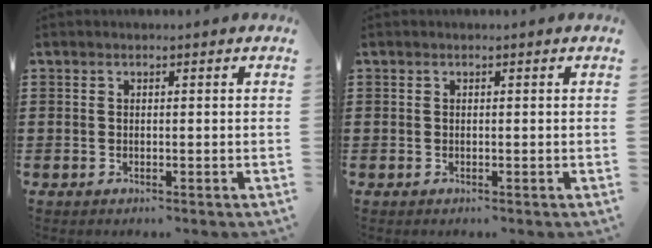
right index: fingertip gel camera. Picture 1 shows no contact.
{"total": 0.0}